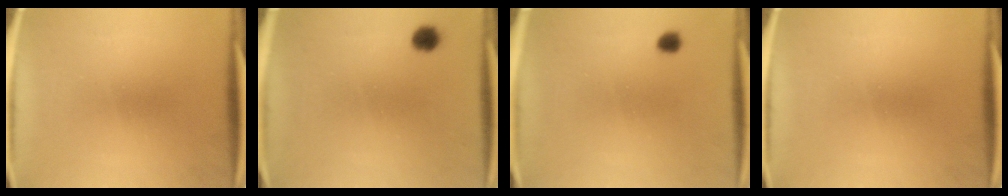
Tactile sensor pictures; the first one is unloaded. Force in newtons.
{"total": 2.6}
{"total": 1.7}
{"total": 0.0}